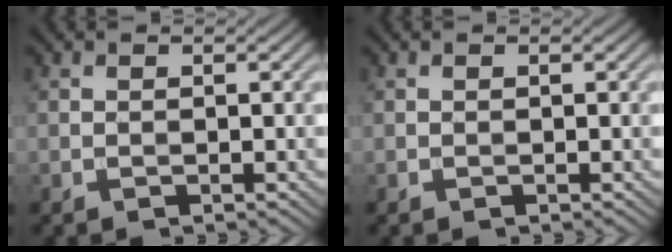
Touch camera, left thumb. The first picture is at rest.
{"total": 0.0}